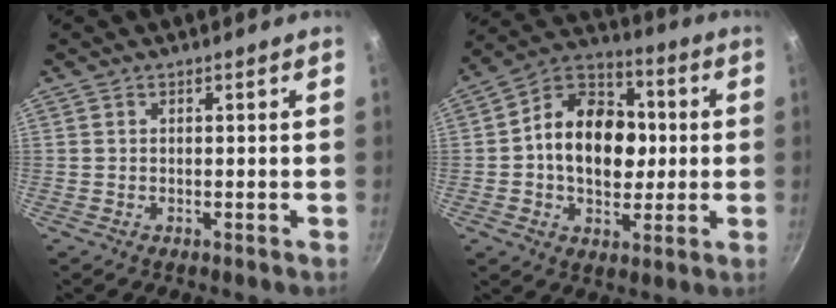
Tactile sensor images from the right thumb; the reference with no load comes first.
{"total": 17.1, "force": [0.3, 12.5, 11.7], "torque": [-0.145, 0.025, -0.013]}